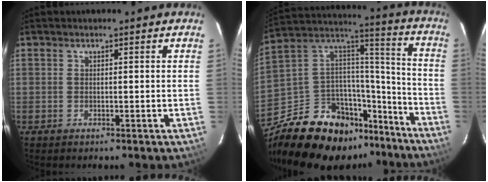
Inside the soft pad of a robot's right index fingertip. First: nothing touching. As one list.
[{"total": 26.2, "force": [-18.9, 13.6, 12.1], "torque": [-0.242, 0.067, -0.274]}]